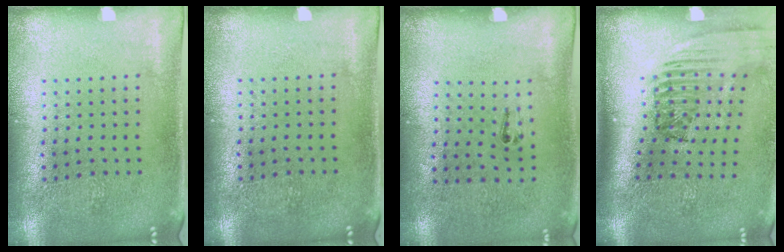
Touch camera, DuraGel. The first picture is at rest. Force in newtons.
{"total": 0.0}
{"total": 0.6, "press": 0.2, "slide": 0.5}
{"total": 2.4, "press": 1.5, "slide": 1.8}